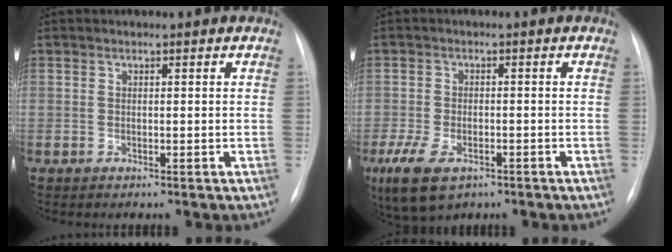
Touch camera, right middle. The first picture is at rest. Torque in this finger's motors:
{"motor_torque": [0.64, -0.57, 0.44, 0.11]}